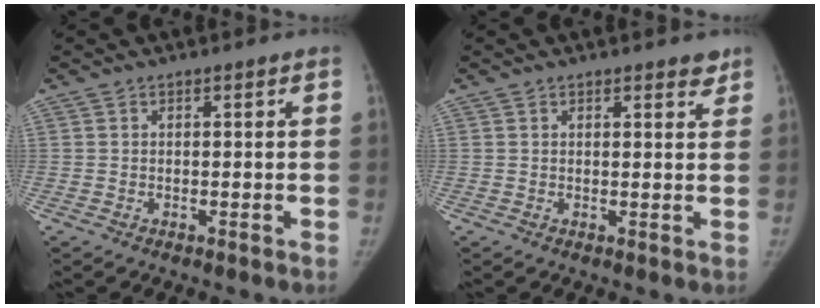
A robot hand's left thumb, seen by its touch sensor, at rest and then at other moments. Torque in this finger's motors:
{"motor_torque": [0.56, -0.12, 0.14, -0.43, 0.08]}